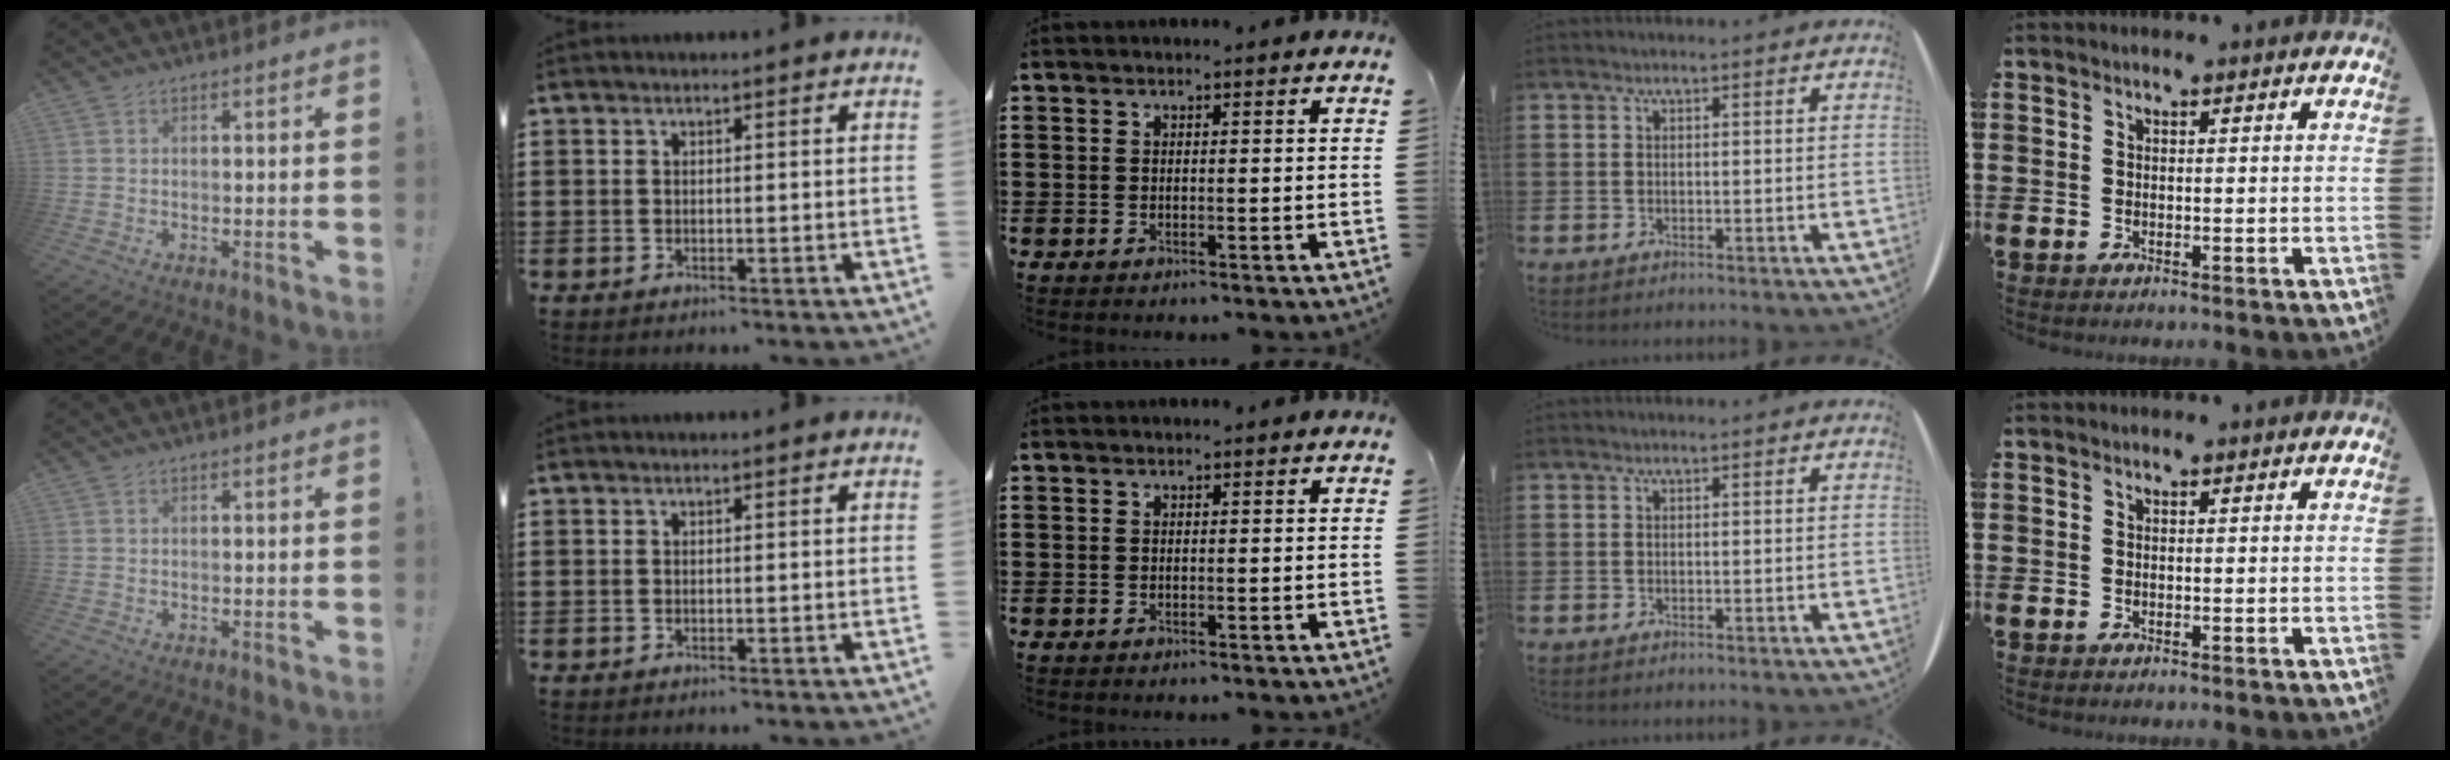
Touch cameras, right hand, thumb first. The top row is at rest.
{}